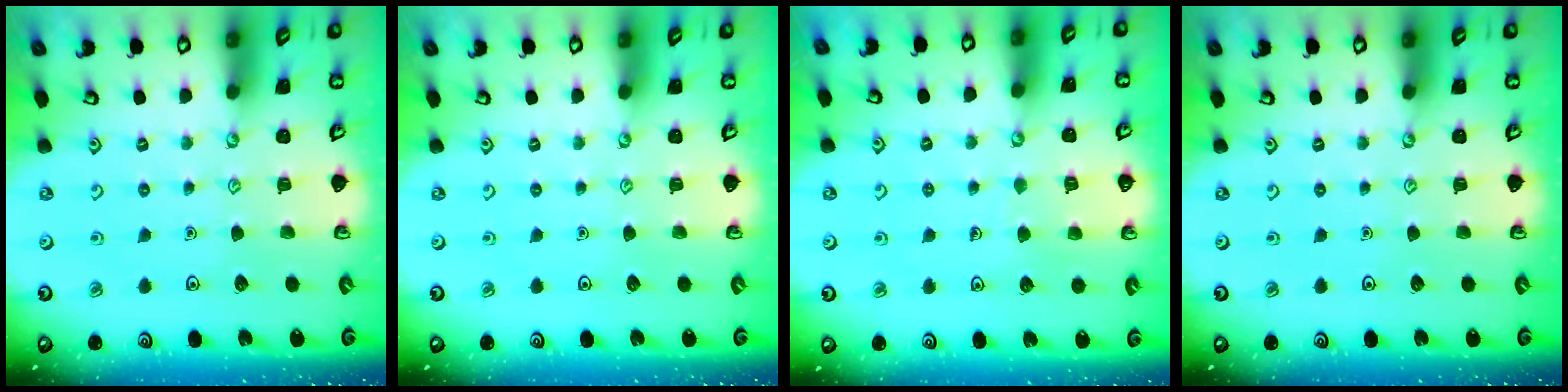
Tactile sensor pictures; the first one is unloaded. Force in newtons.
{"total": 0.0}
{"total": 4.4, "press": 4.4, "slide": 0.2}
{"total": 0.0}